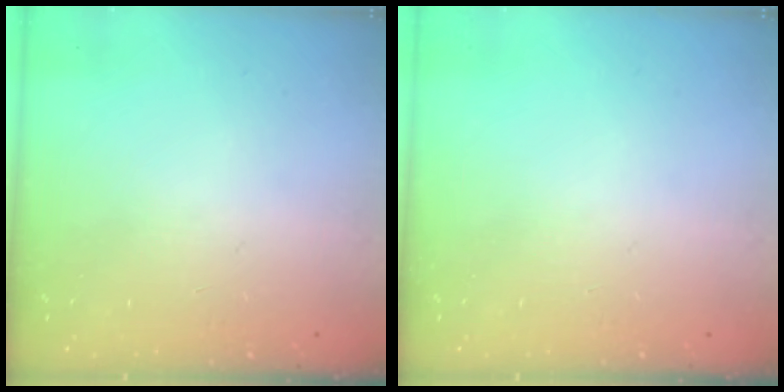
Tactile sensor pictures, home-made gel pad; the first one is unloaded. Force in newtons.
{"total": 0.0}